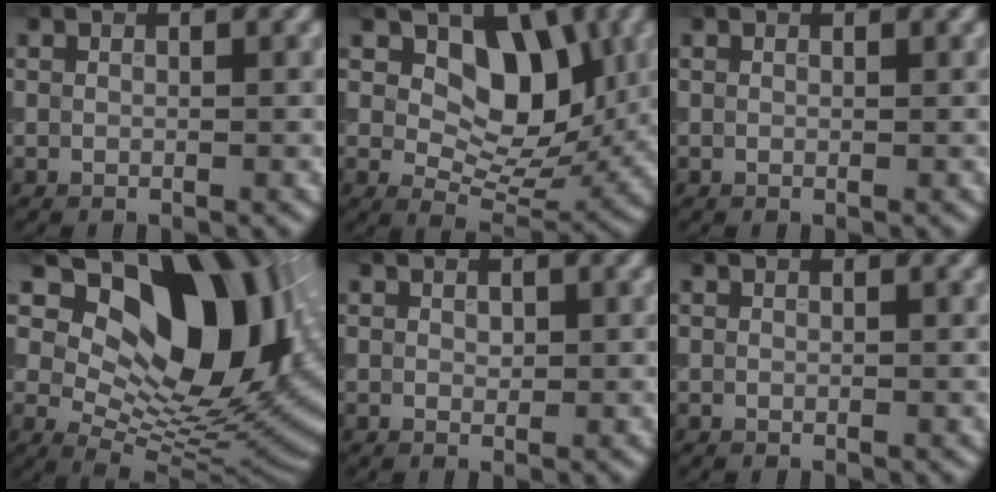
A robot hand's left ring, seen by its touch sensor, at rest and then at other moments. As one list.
[{"total": 6.9, "force": [2.3, 4.4, 4.8], "torque": [-0.056, -0.013, 0.031]}, {"total": 0.0}, {"total": 15.5, "force": [5.4, 9.1, 11.4], "torque": [-0.138, 0.005, 0.091]}, {"total": 0.6, "force": [0.2, 0.4, 0.4], "torque": [-0.005, -0.001, 0.003]}, {"total": 0.0}]